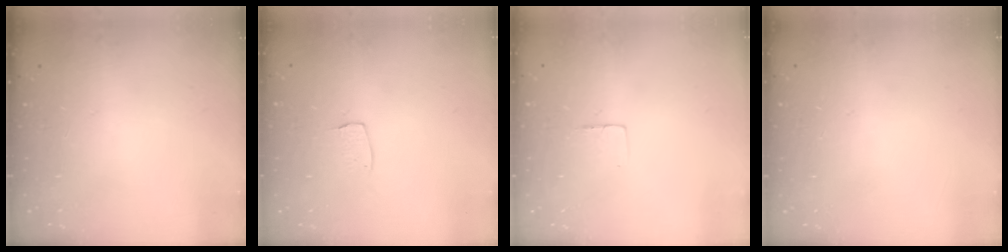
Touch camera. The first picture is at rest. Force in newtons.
{"total": 5.3, "press": 5.3, "slide": 0.3}
{"total": 3.0, "press": 3.0, "slide": 0.2}
{"total": 0.0}